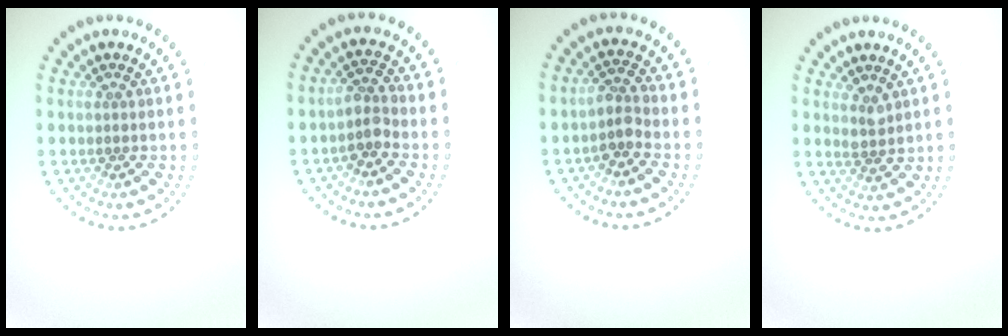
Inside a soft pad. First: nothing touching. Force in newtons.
{"total": 1.9, "press": 1.5, "slide": 1.1}
{"total": 1.7, "press": 1.4, "slide": 1.0}
{"total": 1.3, "press": 1.1, "slide": 0.6}